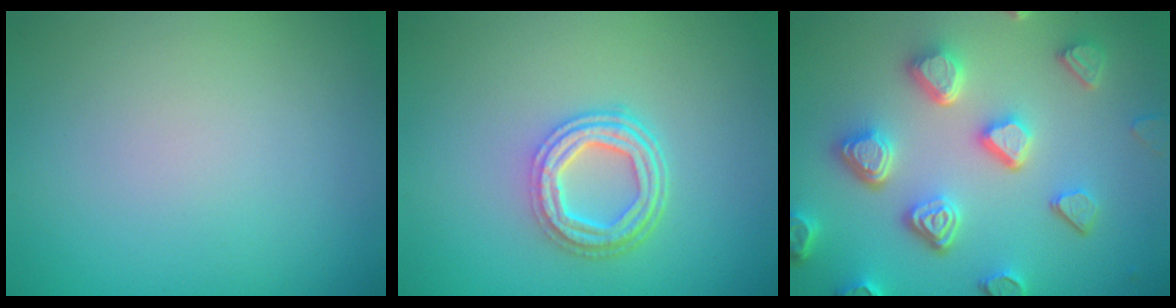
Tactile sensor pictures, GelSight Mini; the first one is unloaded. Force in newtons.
{"total": 4.3, "press": 3.4, "slide": 2.7}
{"total": 6.6, "press": 5.3, "slide": 3.9}